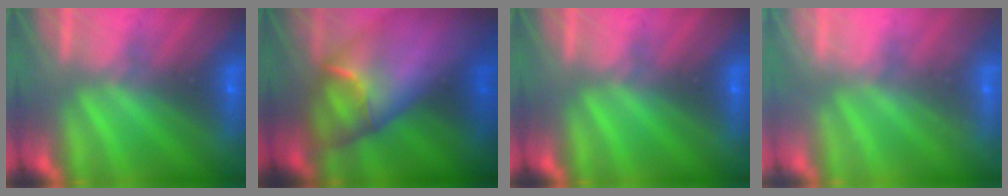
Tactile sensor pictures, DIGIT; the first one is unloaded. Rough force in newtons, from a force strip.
{"total": 6.2}
{"total": 0.0}
{"total": 2.4}